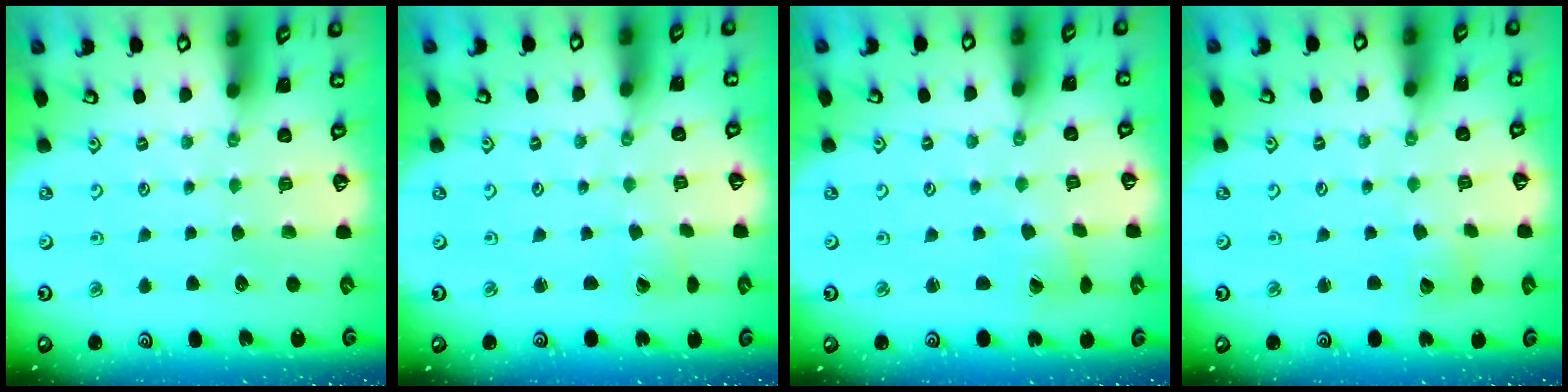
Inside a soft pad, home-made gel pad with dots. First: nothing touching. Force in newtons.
{"total": 1.3, "press": 1.3, "slide": 0.1}
{"total": 1.6, "press": 1.6, "slide": 0.1}
{"total": 2.8, "press": 2.8, "slide": 0.3}